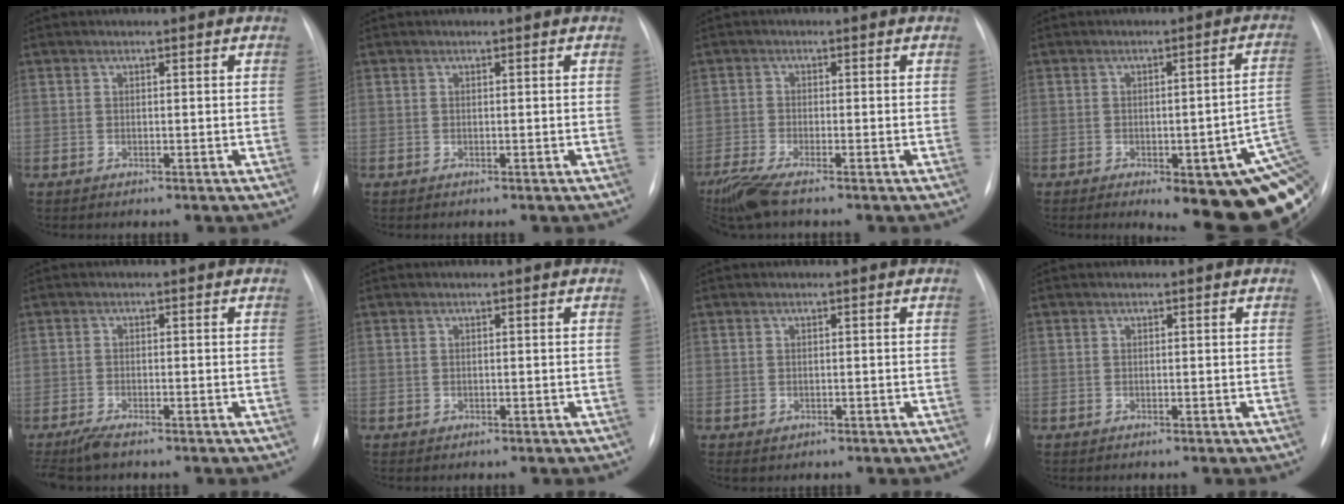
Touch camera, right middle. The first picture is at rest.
{"total": 0.0}
{"total": 5.7, "force": [-4.5, 0.2, 3.6], "torque": [-0.078, -0.018, -0.085]}
{"total": 21.8, "force": [-7.0, 6.2, 19.7], "torque": [-0.154, 0.016, -0.070]}
{"total": 3.4, "force": [-2.7, 0.7, 2.0], "torque": [-0.045, -0.011, -0.047]}
{"total": 0.0}
{"total": 0.8, "force": [-0.3, 0.7, 0.3], "torque": [-0.005, 0.001, 0.000]}
{"total": 0.0}